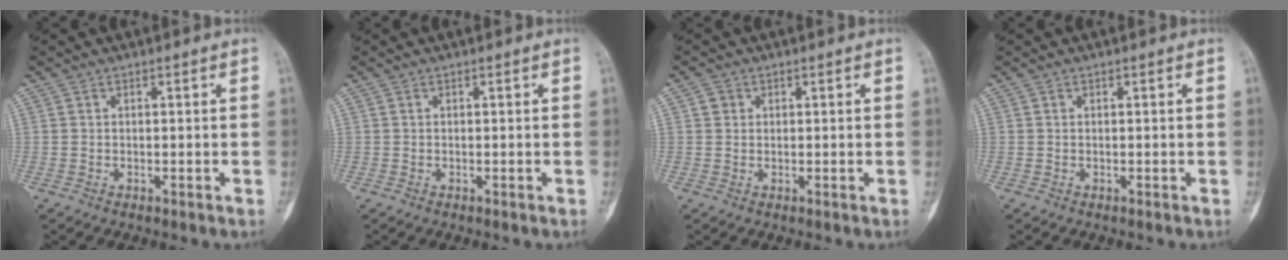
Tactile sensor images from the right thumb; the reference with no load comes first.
{"total": 0.0}
{"total": 1.4, "force": [0.4, 1.3, 0.3], "torque": [0.002, 0.001, 0.005]}
{"total": 0.0}